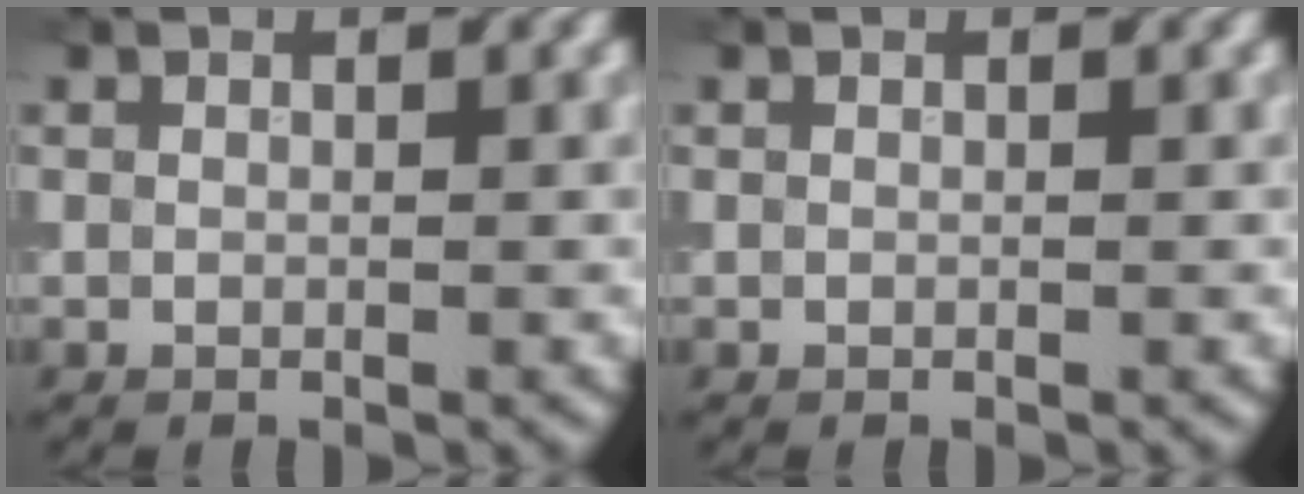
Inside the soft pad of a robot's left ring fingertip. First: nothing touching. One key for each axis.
{"total": 0.0}